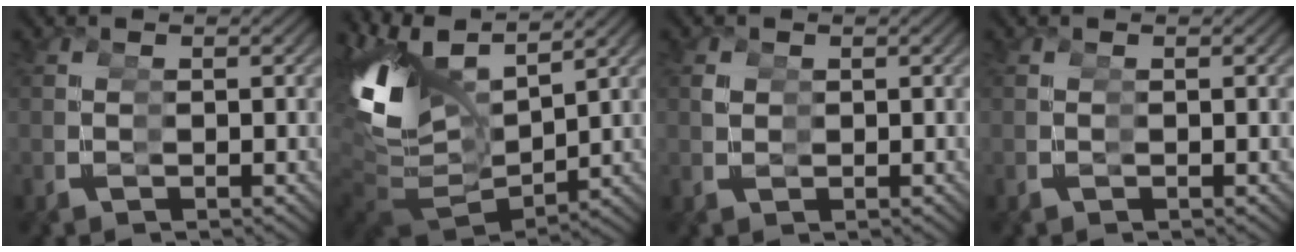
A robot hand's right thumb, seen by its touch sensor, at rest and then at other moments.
{"total": 12.1, "force": [2.8, 7.2, 9.4], "torque": [-0.202, -0.010, 0.055]}
{"total": 1.1, "force": [0.5, 0.9, -0.2], "torque": [0.009, -0.006, 0.013]}
{"total": 0.0}